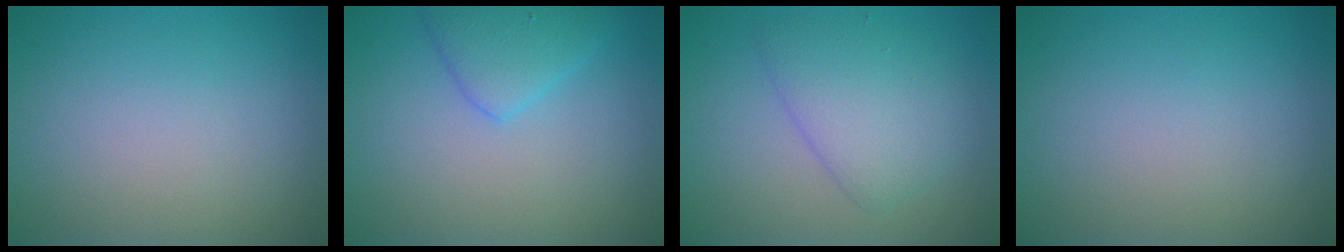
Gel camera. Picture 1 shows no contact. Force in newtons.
{"total": 2.8, "press": 2.8, "slide": 0.2}
{"total": 4.1, "press": 4.1, "slide": 0.1}
{"total": 0.0}